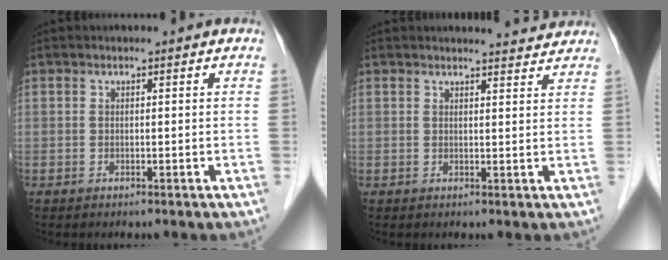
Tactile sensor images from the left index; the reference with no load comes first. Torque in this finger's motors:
{"motor_torque": [0.76, -1.04, 0.08, 0.01]}